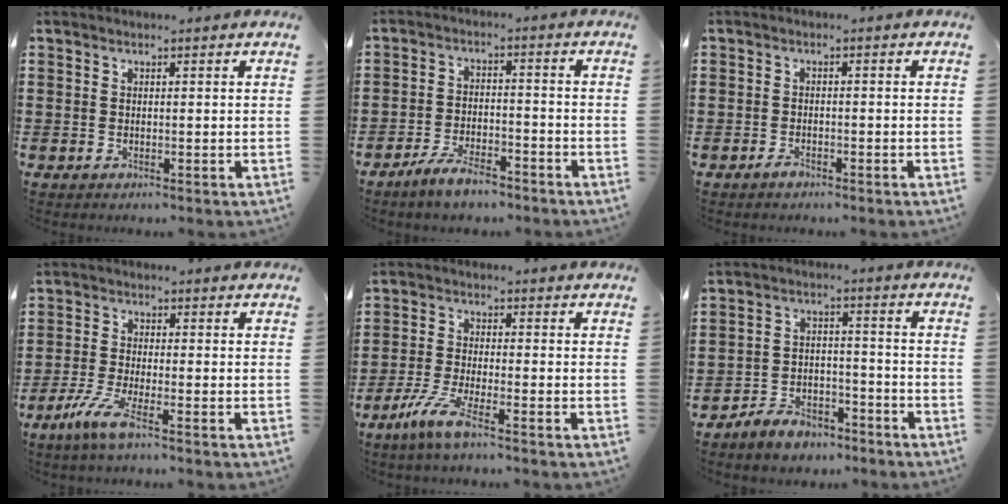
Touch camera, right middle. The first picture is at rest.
{"total": 5.3, "force": [-4.5, 1.4, 2.6], "torque": [-0.053, 0.001, -0.086]}
{"total": 1.3, "force": [-1.1, 0.6, 0.5], "torque": [-0.010, -0.003, -0.022]}
{"total": 5.3, "force": [-2.8, 0.9, 4.4], "torque": [-0.105, -0.017, -0.057]}
{"total": 5.6, "force": [-3.6, 0.7, 4.3], "torque": [-0.102, -0.015, -0.071]}
{"total": 5.0, "force": [-4.6, 1.5, 1.1], "torque": [-0.025, 0.011, -0.095]}